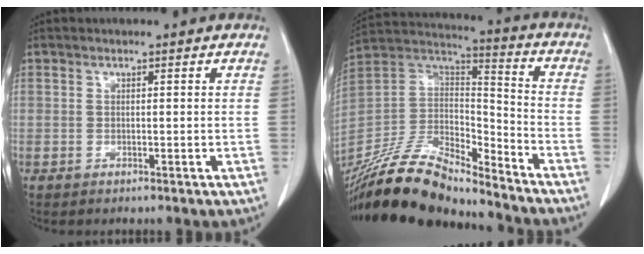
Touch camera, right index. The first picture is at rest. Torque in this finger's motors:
{"motor_torque": [1.07, -1.07, 0.54, 0.21]}